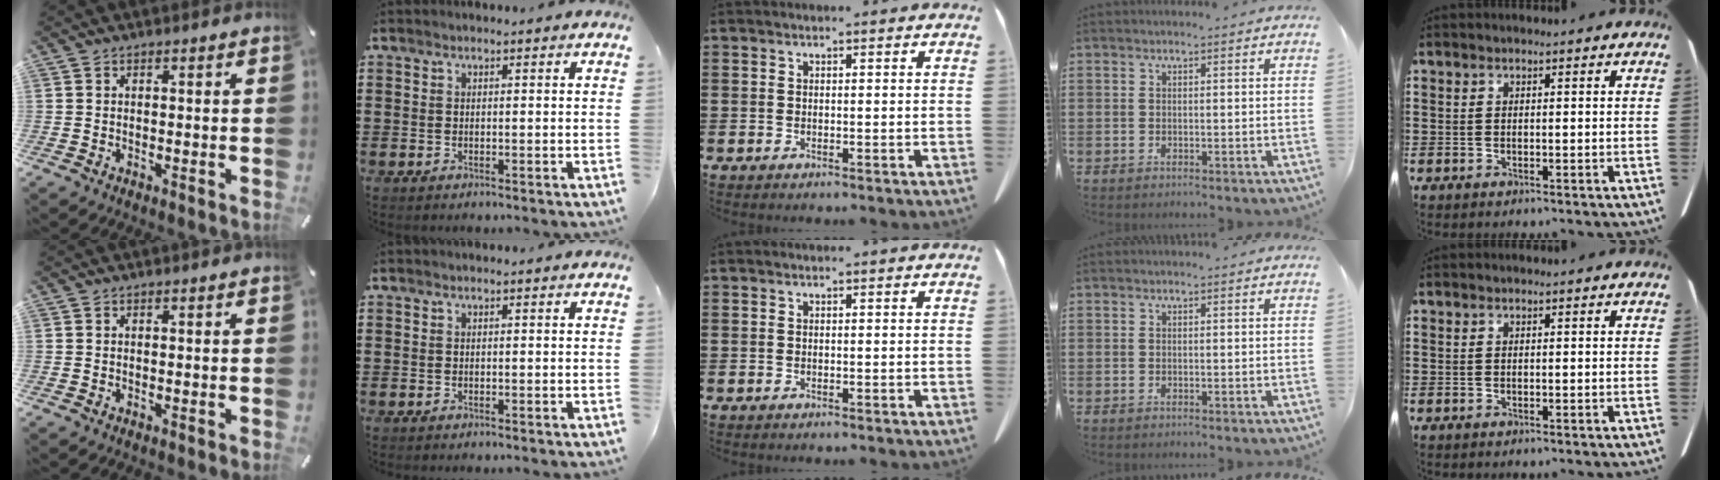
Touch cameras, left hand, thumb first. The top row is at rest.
{}